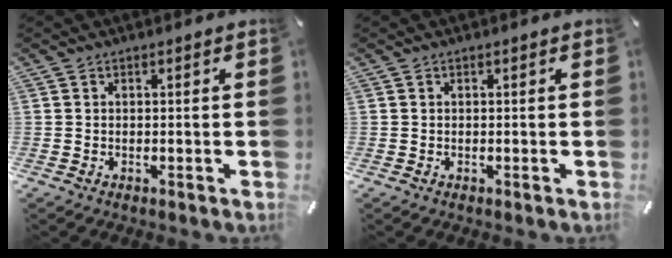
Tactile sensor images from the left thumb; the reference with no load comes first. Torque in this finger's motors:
{"motor_torque": [0.00, 0.00, -0.01, 0.01, 0.00]}